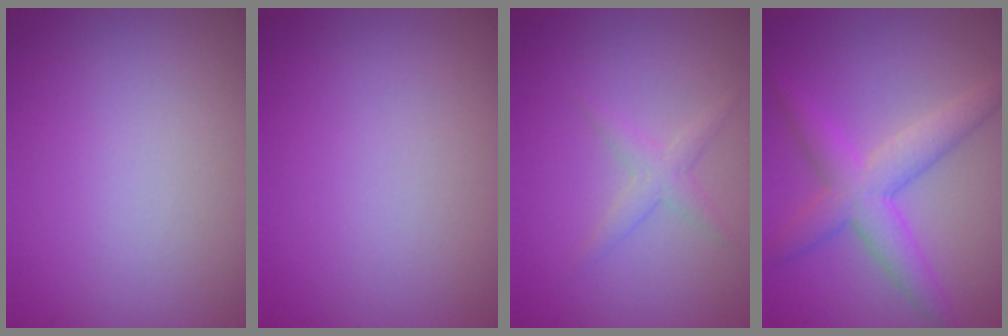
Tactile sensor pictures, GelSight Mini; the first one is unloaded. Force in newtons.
{"total": 0.0}
{"total": 1.6, "press": 1.6, "slide": 0.1}
{"total": 4.6, "press": 4.6, "slide": 0.2}